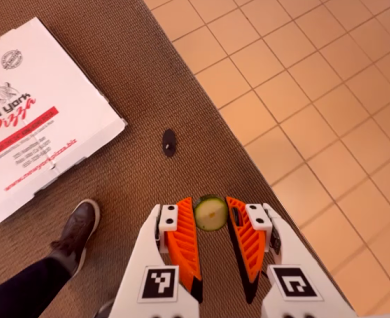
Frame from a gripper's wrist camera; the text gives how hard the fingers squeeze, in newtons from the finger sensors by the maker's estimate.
{"total": 6.1, "left": 5.8, "right": 6.4}